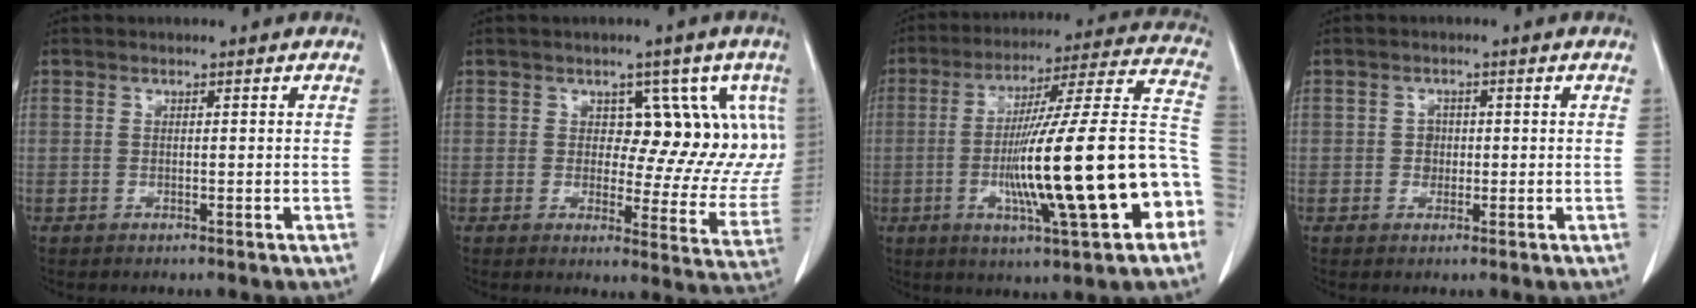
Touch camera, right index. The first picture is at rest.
{"total": 10.8, "force": [3.5, 6.8, 7.7], "torque": [-0.060, 0.007, 0.045]}
{"total": 24.8, "force": [-6.5, 1.9, 23.9], "torque": [-0.328, 0.011, -0.099]}
{"total": 1.7, "force": [-0.1, 1.6, 0.7], "torque": [-0.008, 0.004, -0.001]}